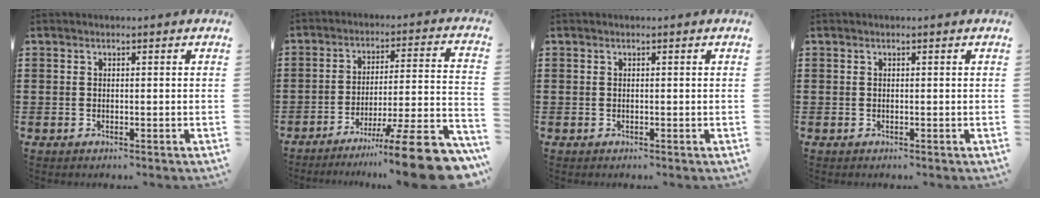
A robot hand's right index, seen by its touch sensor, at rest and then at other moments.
{"total": 12.5, "force": [-8.8, 0.4, 8.8], "torque": [-0.115, 0.017, -0.159]}
{"total": 0.0}
{"total": 0.0}